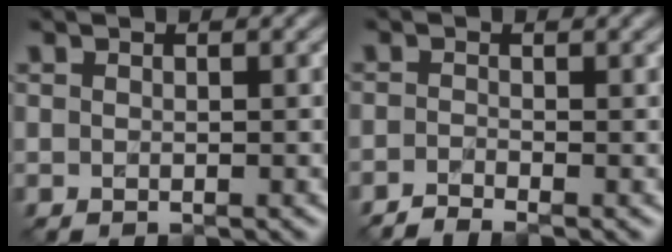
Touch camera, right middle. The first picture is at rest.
{"total": 1.4, "force": [-1.2, 0.2, 0.7], "torque": [-0.011, -0.002, -0.039]}